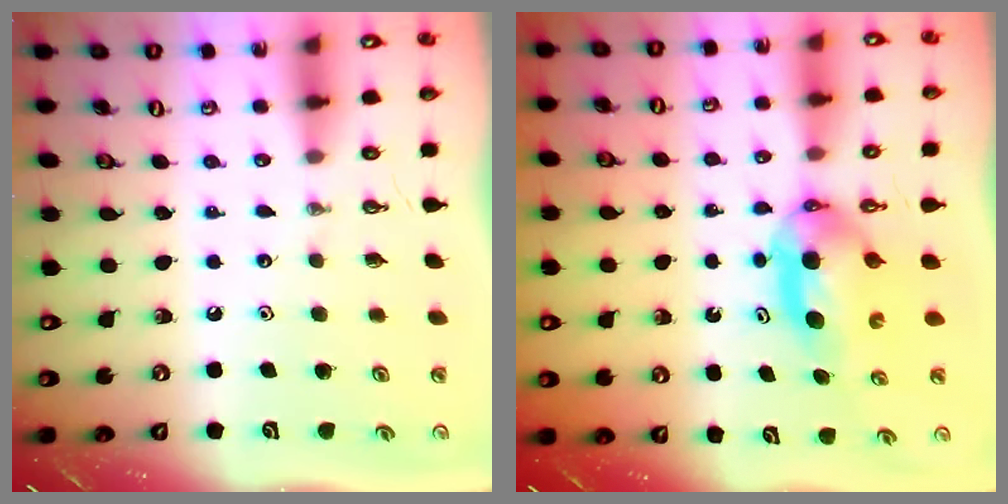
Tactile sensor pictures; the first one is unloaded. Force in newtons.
{"total": 6.4, "press": 5.7, "slide": 2.9}